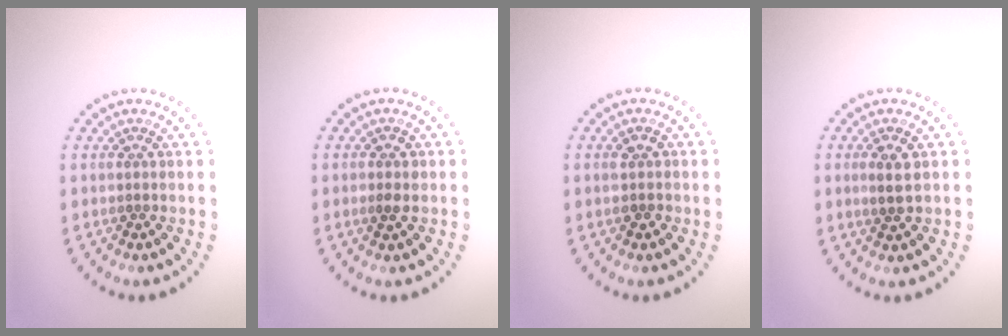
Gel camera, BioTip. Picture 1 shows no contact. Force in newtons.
{"total": 1.2, "press": 1.2, "slide": 0.1}
{"total": 1.6, "press": 1.5, "slide": 0.4}
{"total": 1.9, "press": 1.7, "slide": 0.7}